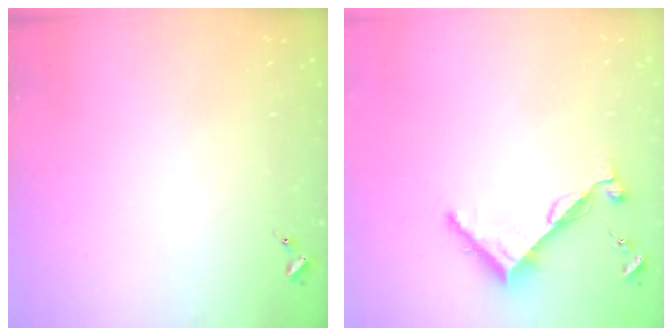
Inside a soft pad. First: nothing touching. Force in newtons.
{"total": 6.8, "press": 6.8, "slide": 0.3}